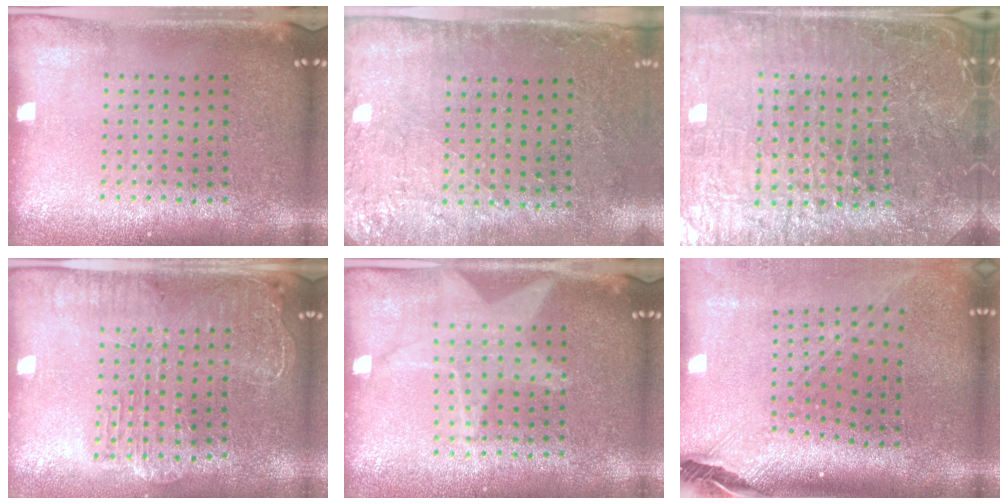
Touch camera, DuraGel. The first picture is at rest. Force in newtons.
{"total": 2.8, "press": 2.3, "slide": 1.6}
{"total": 5.1, "press": 4.8, "slide": 1.5}
{"total": 2.1, "press": 1.9, "slide": 0.9}
{"total": 1.3, "press": 1.3, "slide": 0.2}
{"total": 2.9, "press": 2.1, "slide": 2.0}